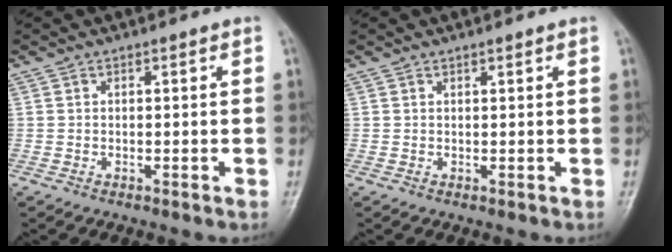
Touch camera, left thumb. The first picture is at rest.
{"total": 0.8, "force": [0.6, 0.1, 0.4], "torque": [-0.007, -0.004, 0.011]}